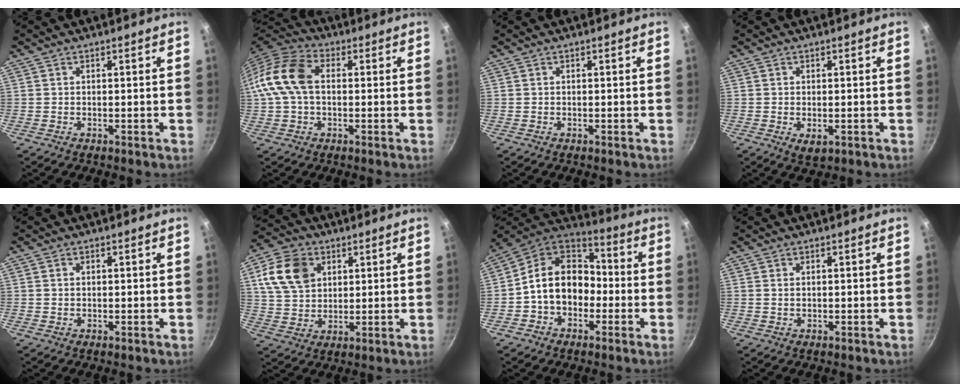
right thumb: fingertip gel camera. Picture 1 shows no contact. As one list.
[{"total": 12.5, "force": [1.0, 8.2, 9.5], "torque": [-0.178, 0.031, 0.001]}, {"total": 0.0}, {"total": 2.8, "force": [-0.7, 1.5, 2.2], "torque": [-0.035, -0.009, -0.007]}, {"total": 0.9, "force": [0.2, 0.8, 0.5], "torque": [-0.008, 0.004, 0.003]}, {"total": 12.0, "force": [4.1, 8.9, 6.9], "torque": [-0.111, -0.001, 0.076]}, {"total": 14.7, "force": [-2.2, 11.3, 9.2], "torque": [-0.112, 0.052, -0.056]}, {"total": 0.8, "force": [0.2, 0.6, 0.6], "torque": [-0.009, 0.002, 0.003]}]